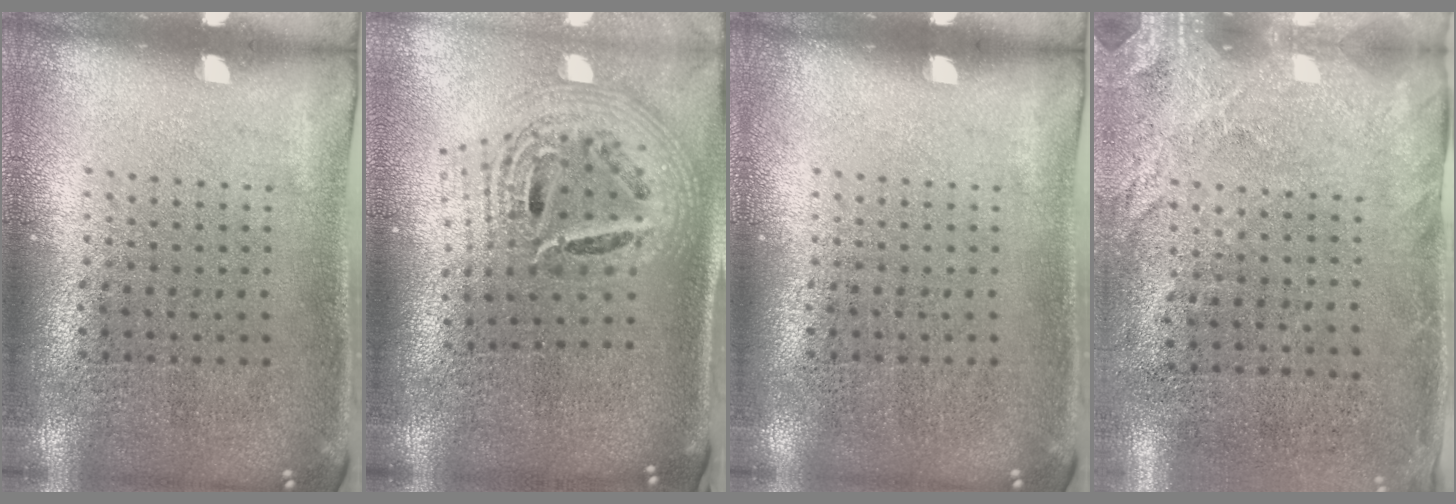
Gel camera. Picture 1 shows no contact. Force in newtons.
{"total": 2.6, "press": 1.8, "slide": 1.9}
{"total": 0.0}
{"total": 2.5, "press": 1.9, "slide": 1.6}